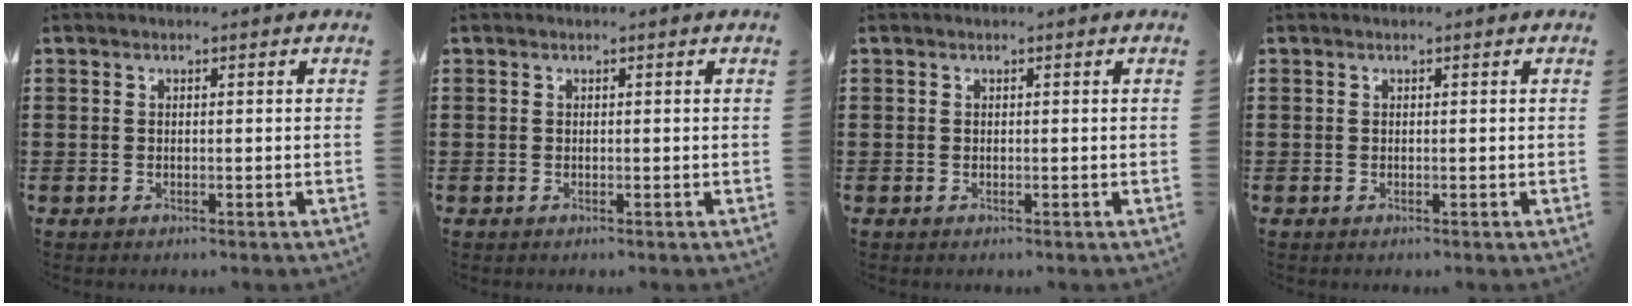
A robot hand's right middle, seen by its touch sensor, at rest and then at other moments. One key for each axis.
{"total": 0.0}
{"total": 0.0}
{"total": 0.0}